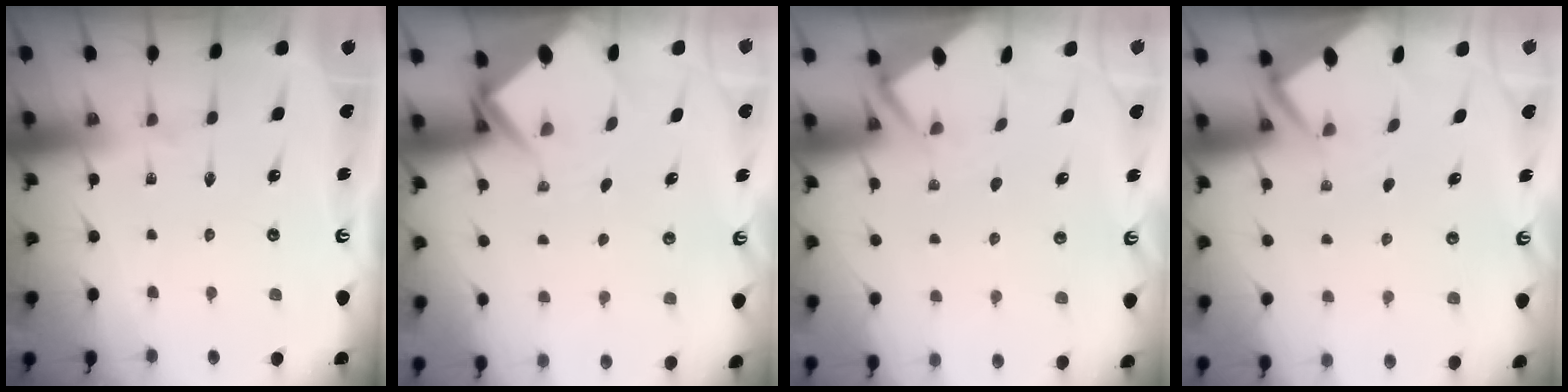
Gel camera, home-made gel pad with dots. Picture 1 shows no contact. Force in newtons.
{"total": 4.9, "press": 4.9, "slide": 0.3}
{"total": 2.7, "press": 2.7, "slide": 0.4}
{"total": 2.5, "press": 2.5, "slide": 0.3}